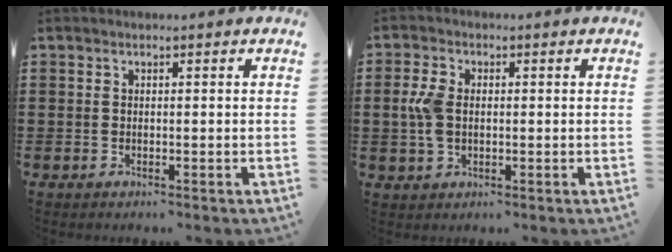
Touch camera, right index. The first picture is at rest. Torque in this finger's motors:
{"motor_torque": [0.51, 0.25, 0.08, 0.05]}